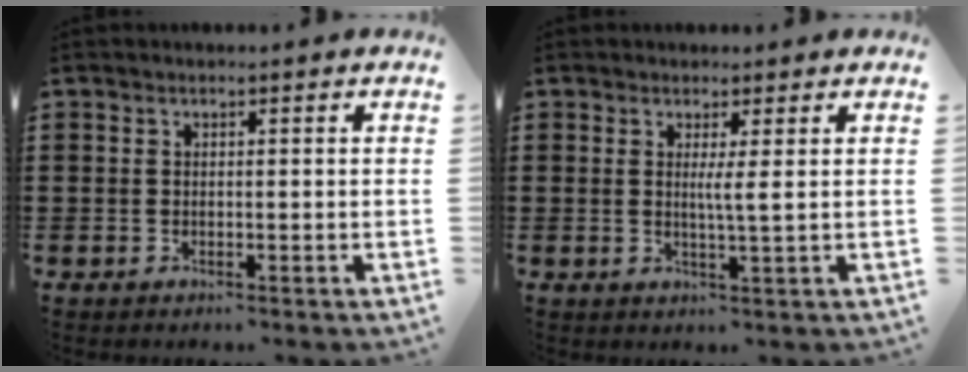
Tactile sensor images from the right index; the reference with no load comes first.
{"total": 2.4, "force": [0.7, -0.6, 2.3], "torque": [-0.045, -0.009, 0.010]}